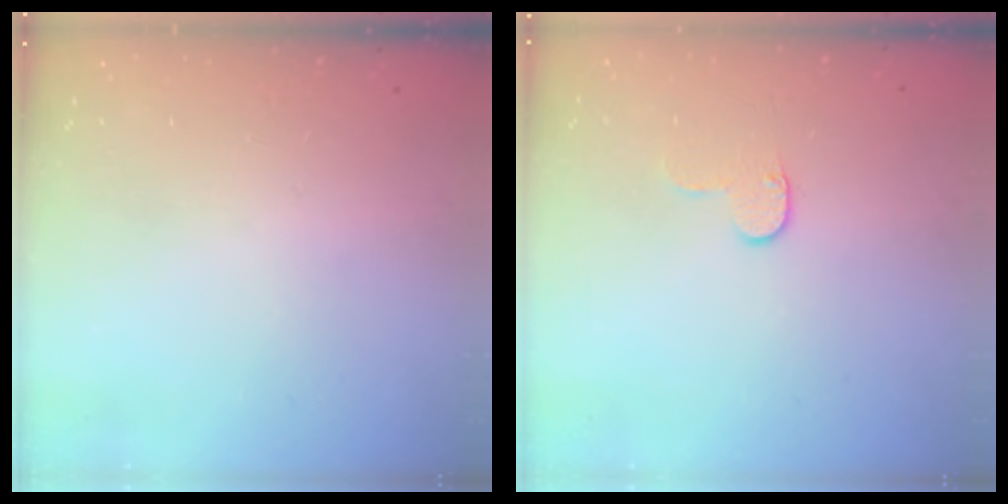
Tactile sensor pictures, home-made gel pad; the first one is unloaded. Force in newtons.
{"total": 5.1, "press": 5.1, "slide": 0.5}